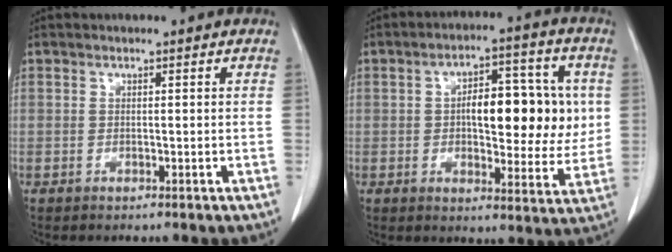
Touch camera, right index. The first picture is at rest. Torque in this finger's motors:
{"motor_torque": [0.52, 0.17, 0.49, 0.12]}